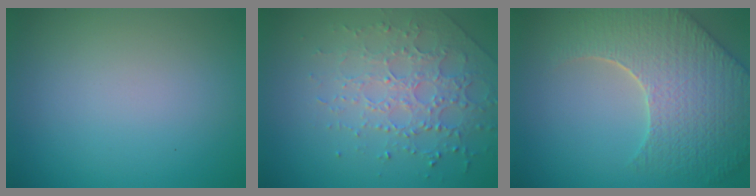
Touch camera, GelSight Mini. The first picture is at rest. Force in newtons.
{"total": 3.0, "press": 2.8, "slide": 1.1}
{"total": 8.6, "press": 6.3, "slide": 5.9}